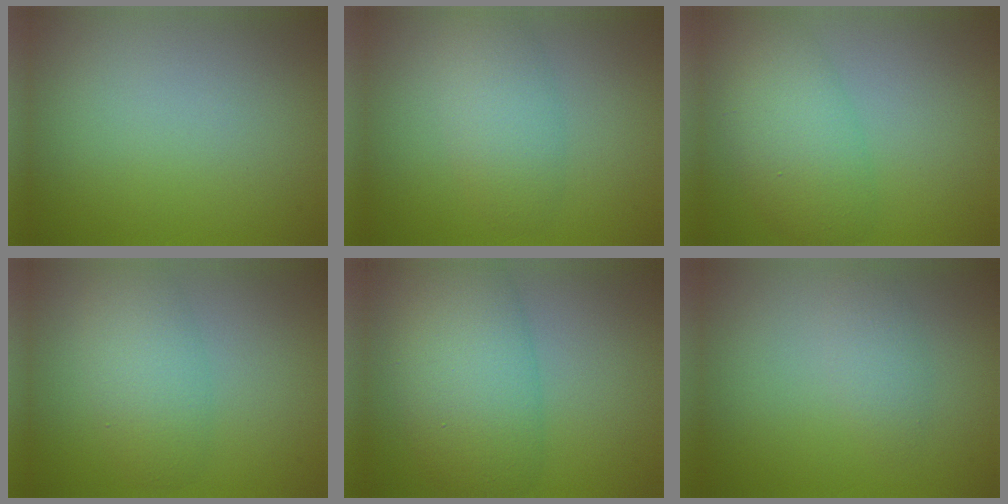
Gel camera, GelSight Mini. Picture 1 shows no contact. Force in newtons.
{"total": 3.4, "press": 3.4, "slide": 0.3}
{"total": 5.2, "press": 5.1, "slide": 0.3}
{"total": 3.8, "press": 3.8, "slide": 0.1}
{"total": 7.9, "press": 7.9, "slide": 0.3}
{"total": 1.7, "press": 1.7, "slide": 0.0}